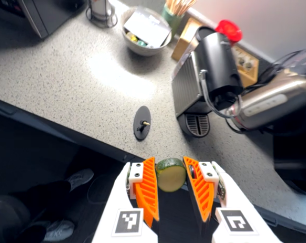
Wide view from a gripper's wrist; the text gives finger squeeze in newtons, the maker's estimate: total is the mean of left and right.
{"total": 10.7, "left": 10.9, "right": 10.6}